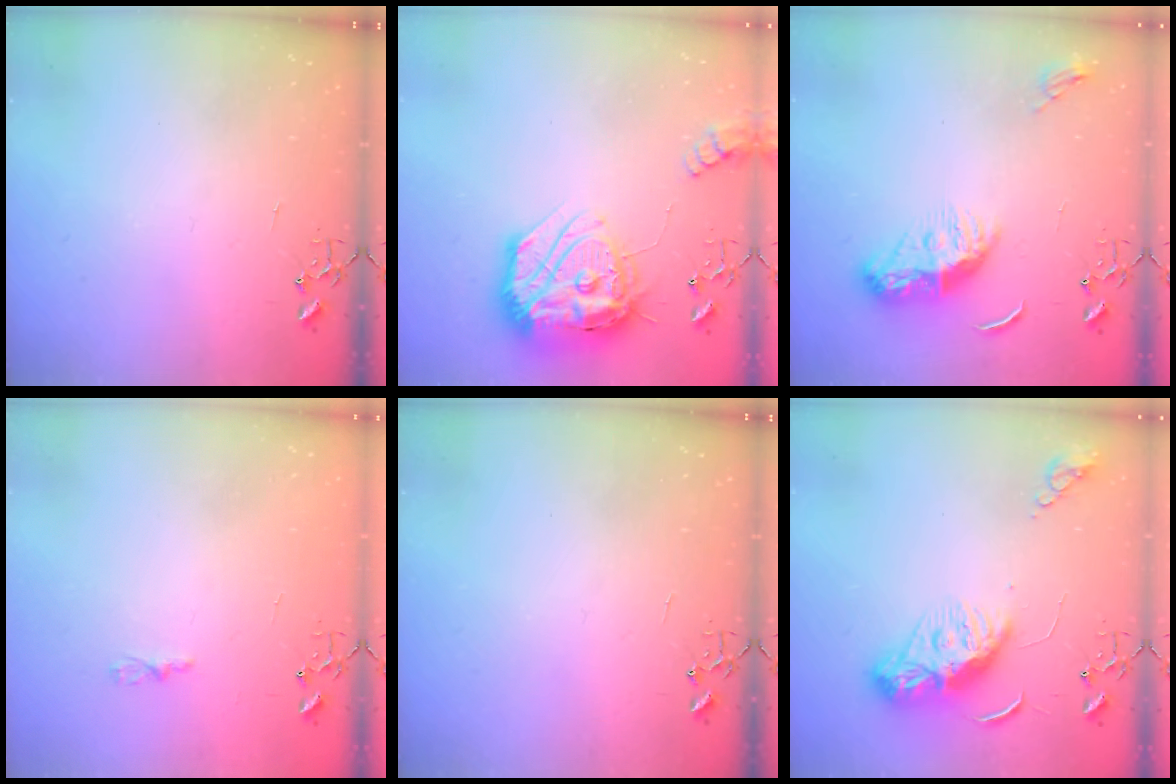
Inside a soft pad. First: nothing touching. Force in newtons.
{"total": 29.6, "press": 29.5, "slide": 2.6}
{"total": 12.0, "press": 11.9, "slide": 0.3}
{"total": 2.9, "press": 2.9, "slide": 0.4}
{"total": 0.0}
{"total": 10.9, "press": 10.8, "slide": 1.0}